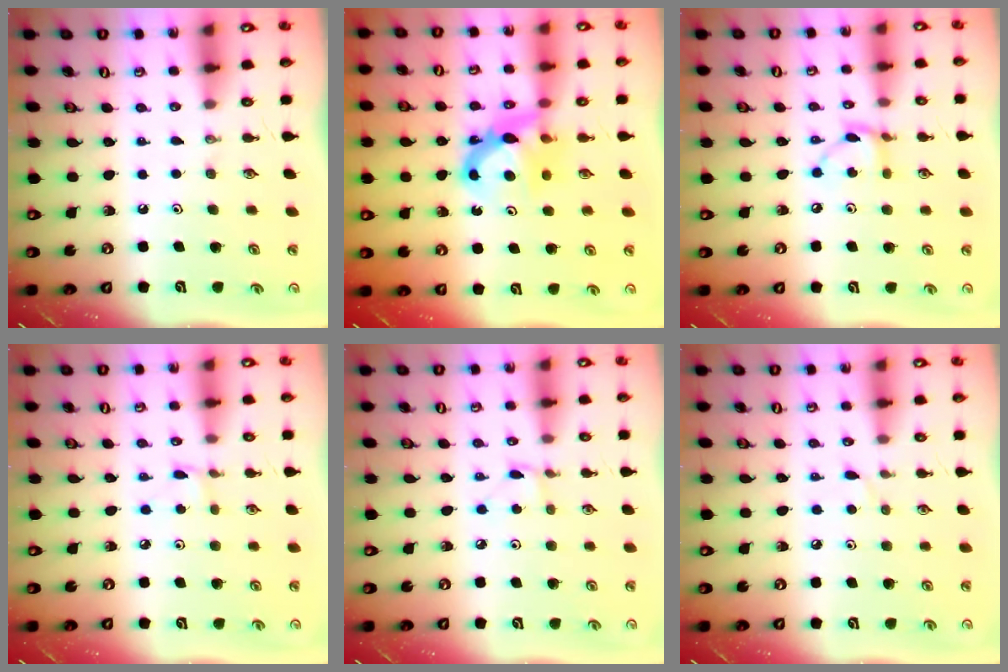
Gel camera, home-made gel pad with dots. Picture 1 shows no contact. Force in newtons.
{"total": 7.2, "press": 7.2, "slide": 0.1}
{"total": 7.0, "press": 7.0, "slide": 0.3}
{"total": 1.6, "press": 1.6, "slide": 0.2}
{"total": 2.0, "press": 2.0, "slide": 0.2}
{"total": 3.8, "press": 3.8, "slide": 0.6}